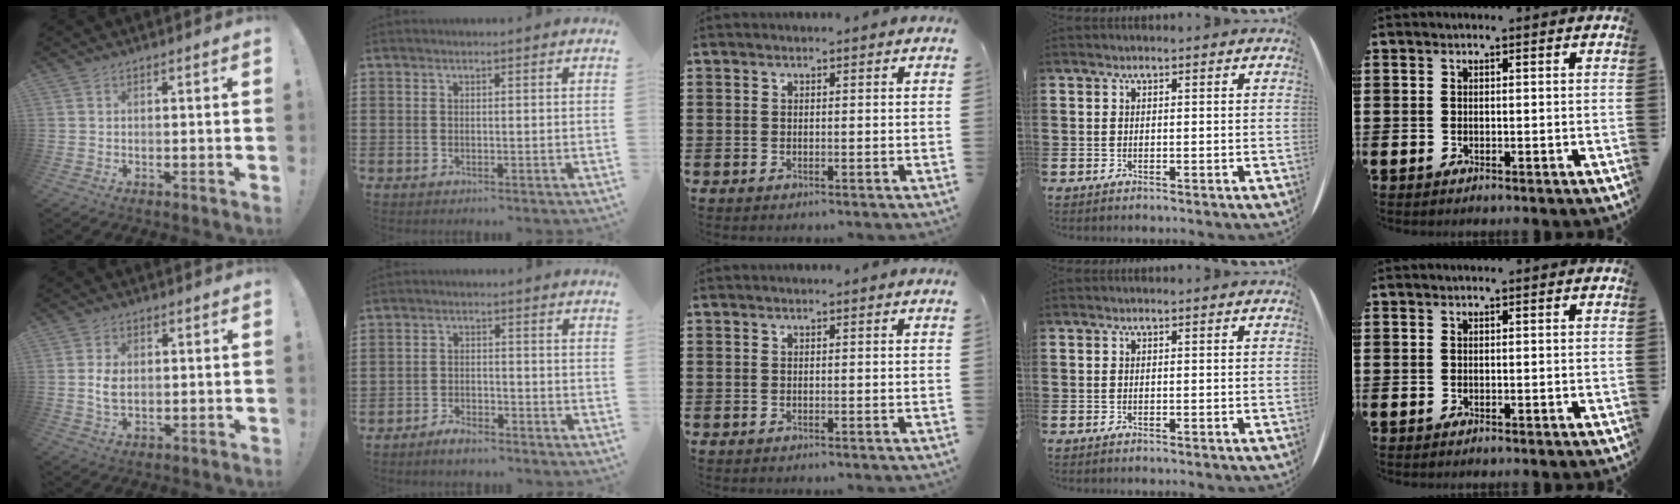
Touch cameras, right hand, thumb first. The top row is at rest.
{"thumb": {"total": 4.3, "force": [0.3, 2.8, 3.3], "torque": [-0.053, -0.001, 0.004]}, "index": {"total": 2.6, "force": [-2.5, 0.7, 0.3], "torque": [-0.010, 0.008, -0.050]}}